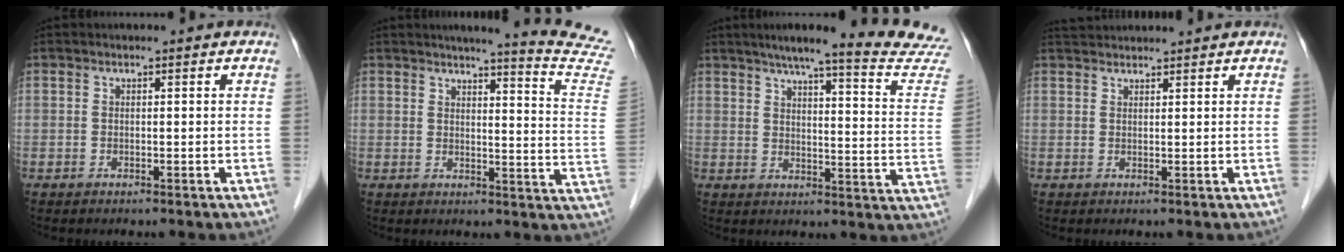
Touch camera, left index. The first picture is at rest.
{"total": 15.4, "force": [14.2, -1.4, 5.8], "torque": [-0.073, -0.109, 0.141]}
{"total": 21.7, "force": [19.5, -0.7, 9.3], "torque": [-0.124, -0.079, 0.227]}
{"total": 3.4, "force": [3.4, 0.1, 0.6], "torque": [-0.010, 0.032, 0.062]}